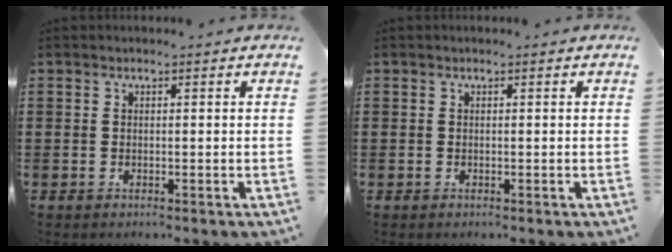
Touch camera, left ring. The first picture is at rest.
{"total": 0.0}